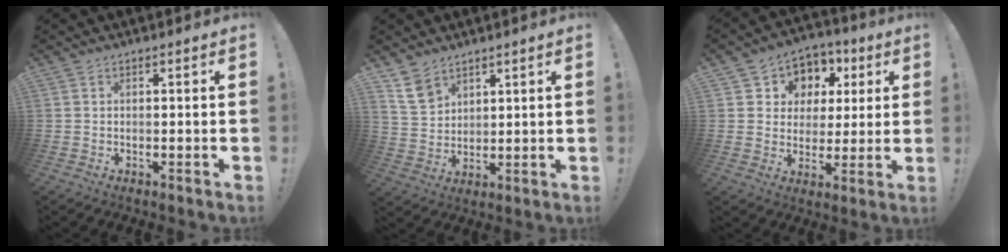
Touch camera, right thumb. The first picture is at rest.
{"total": 8.5, "force": [6.0, 5.4, 2.5], "torque": [-0.043, -0.035, 0.121]}
{"total": 8.5, "force": [2.0, 8.0, 2.2], "torque": [-0.033, -0.014, 0.043]}